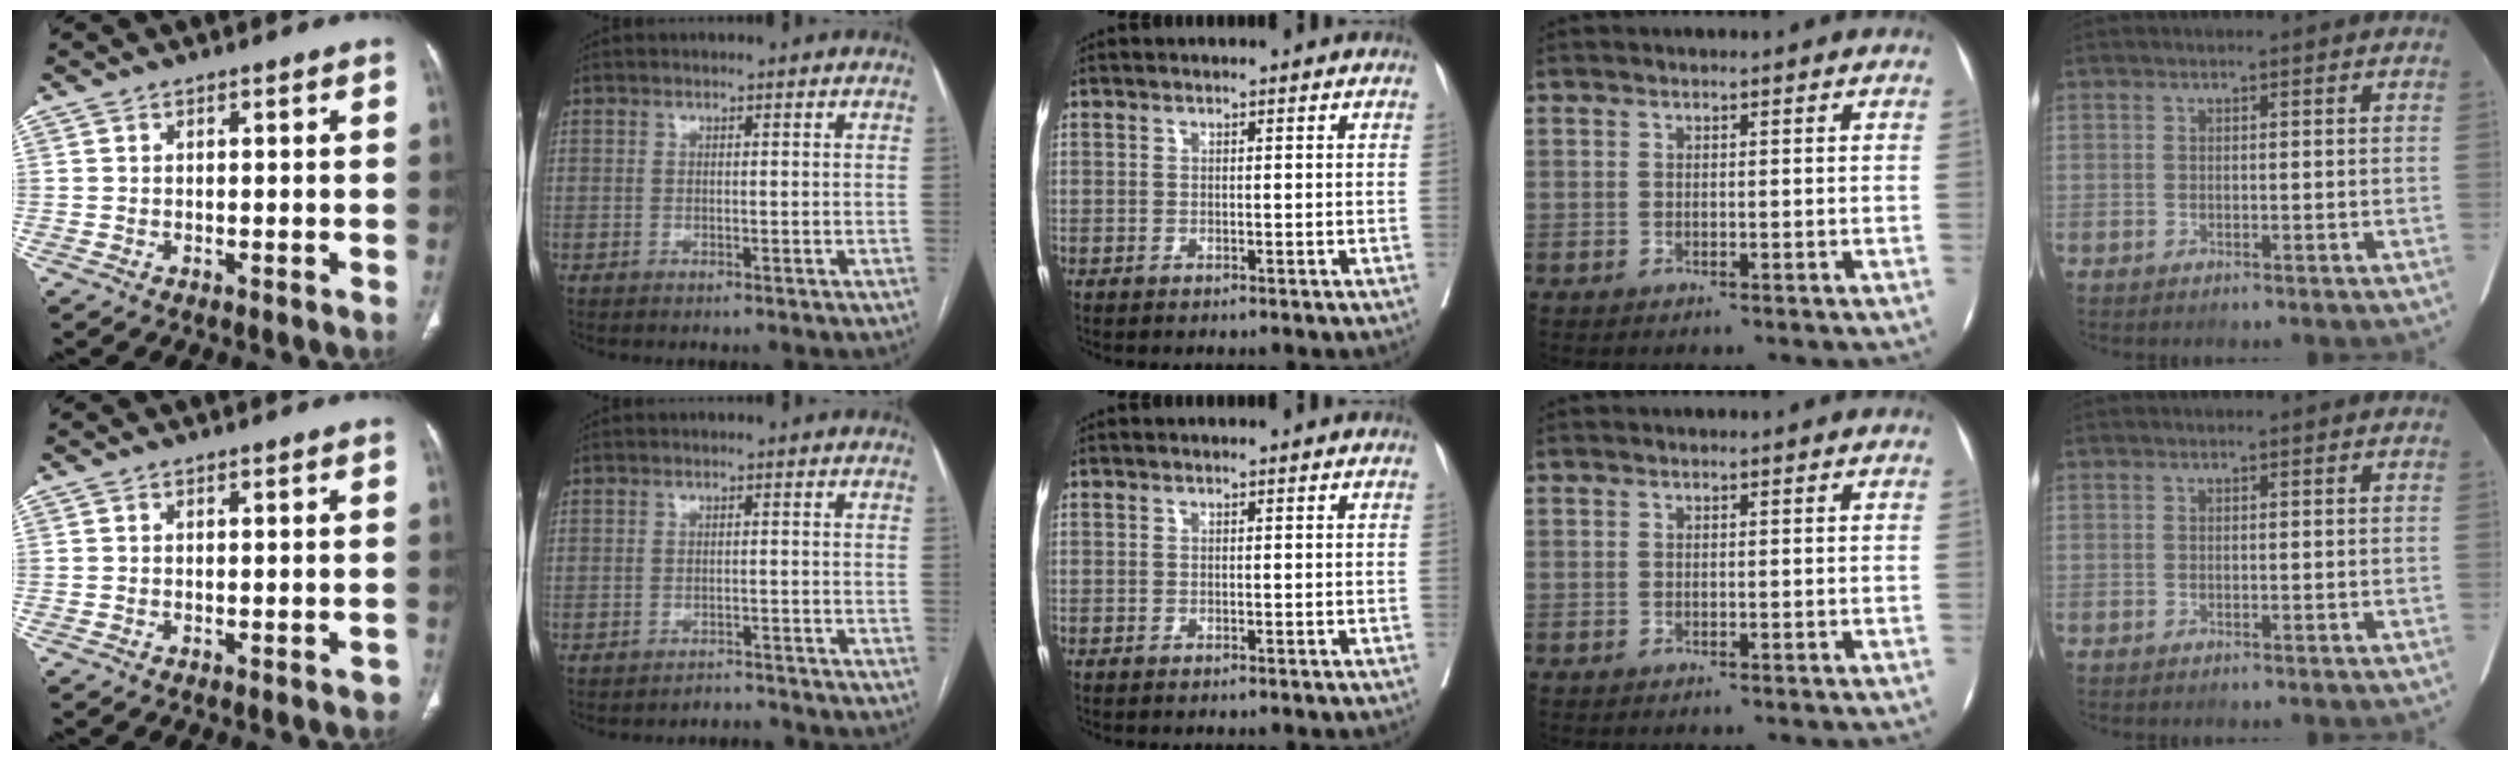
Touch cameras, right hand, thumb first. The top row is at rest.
{"thumb": {"total": 1.0, "force": [-0.5, 0.8, -0.4], "torque": [0.014, 0.009, -0.003]}, "index": {"total": 2.3, "force": [-2.1, 0.3, -0.7], "torque": [0.011, -0.004, -0.028]}}